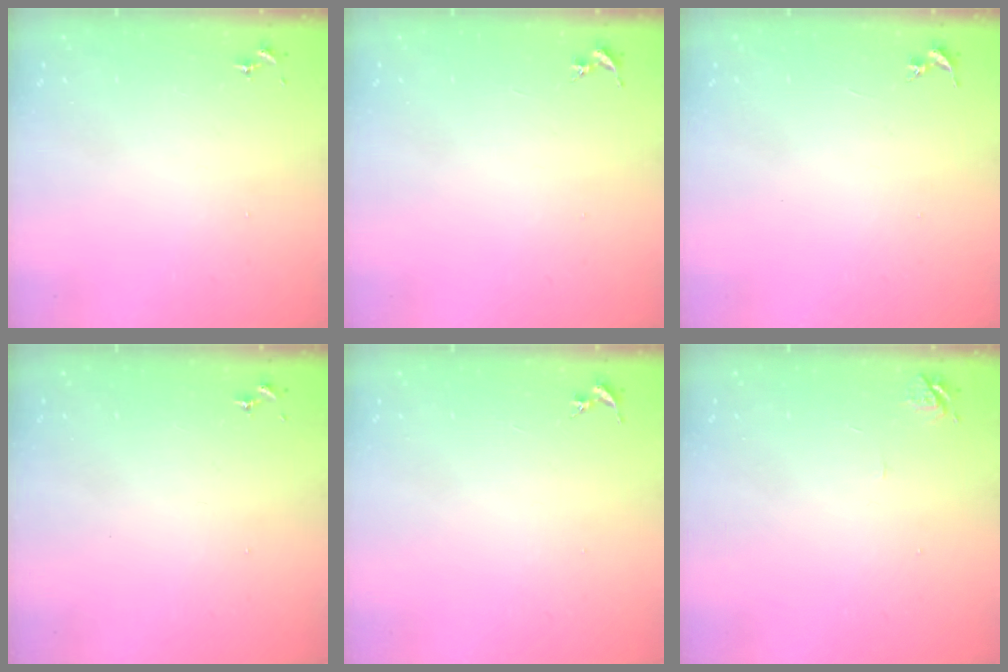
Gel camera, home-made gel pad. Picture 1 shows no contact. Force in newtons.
{"total": 0.0}
{"total": 0.0}
{"total": 0.0}
{"total": 0.0}
{"total": 5.8, "press": 5.8, "slide": 0.7}